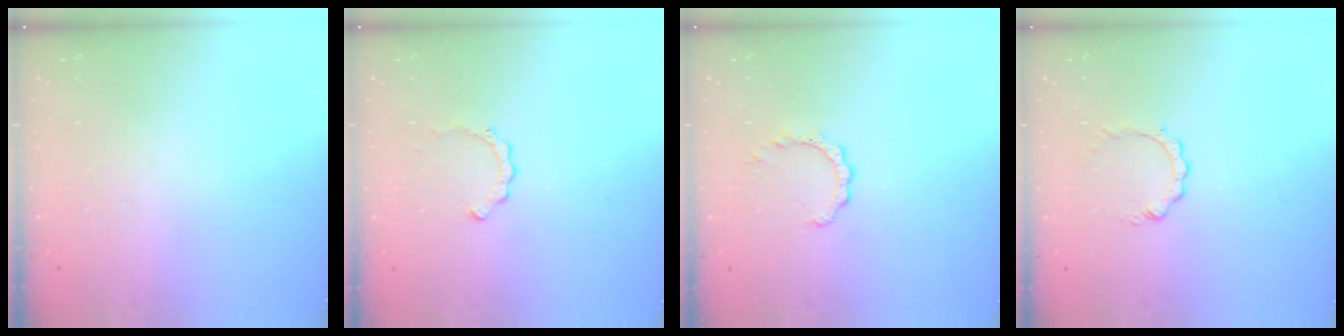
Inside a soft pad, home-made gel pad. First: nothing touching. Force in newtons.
{"total": 2.7, "press": 2.6, "slide": 0.3}
{"total": 2.4, "press": 2.3, "slide": 0.3}
{"total": 2.9, "press": 2.9, "slide": 0.3}